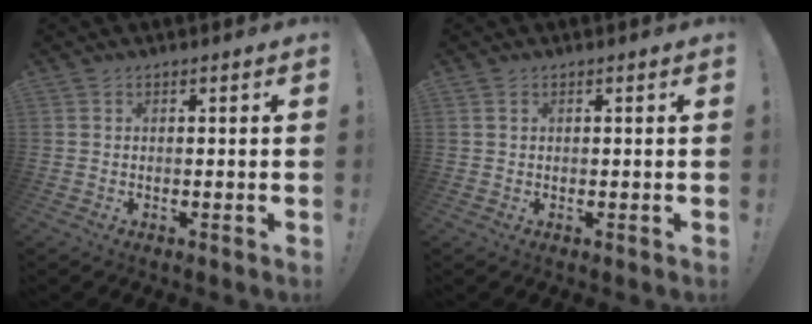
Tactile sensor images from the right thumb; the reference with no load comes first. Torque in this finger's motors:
{"motor_torque": [-0.05, -0.29, -0.16, 0.08, 0.02]}